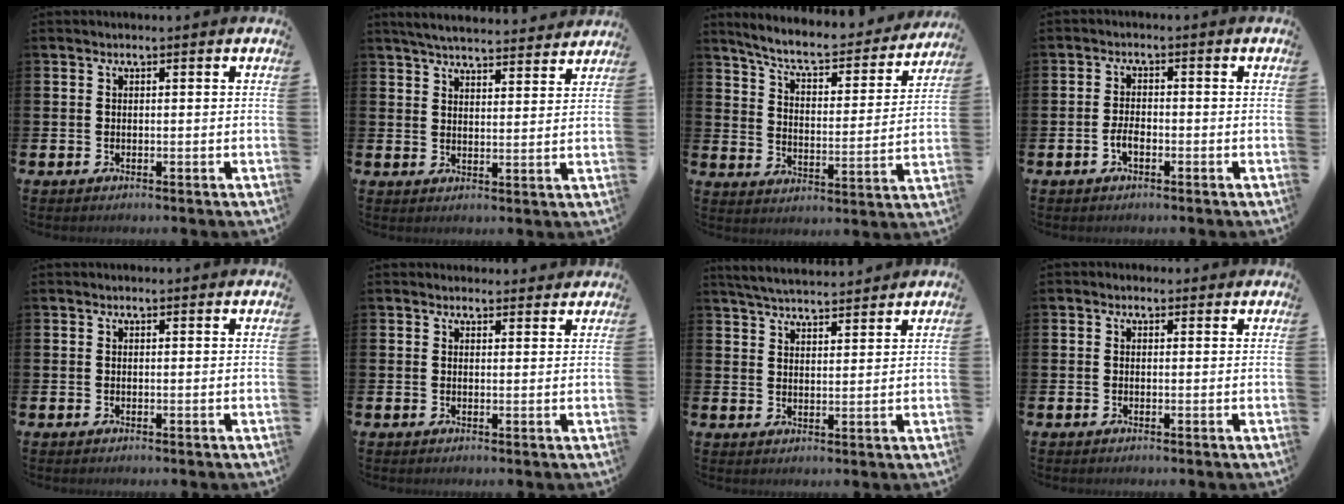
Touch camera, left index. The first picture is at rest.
{"total": 5.4, "force": [5.3, 0.5, 0.9], "torque": [-0.028, -0.032, 0.093]}
{"total": 7.2, "force": [6.5, 1.3, 2.6], "torque": [-0.074, -0.050, 0.107]}
{"total": 2.3, "force": [-0.9, 1.1, 1.8], "torque": [-0.029, 0.000, -0.018]}
{"total": 0.0}
{"total": 1.9, "force": [1.8, 0.5, -0.1], "torque": [0.009, -0.007, 0.031]}
{"total": 4.8, "force": [4.7, 0.3, 0.6], "torque": [-0.020, -0.025, 0.084]}
{"total": 0.6, "force": [0.3, 0.5, 0.2], "torque": [0.009, 0.003, 0.001]}